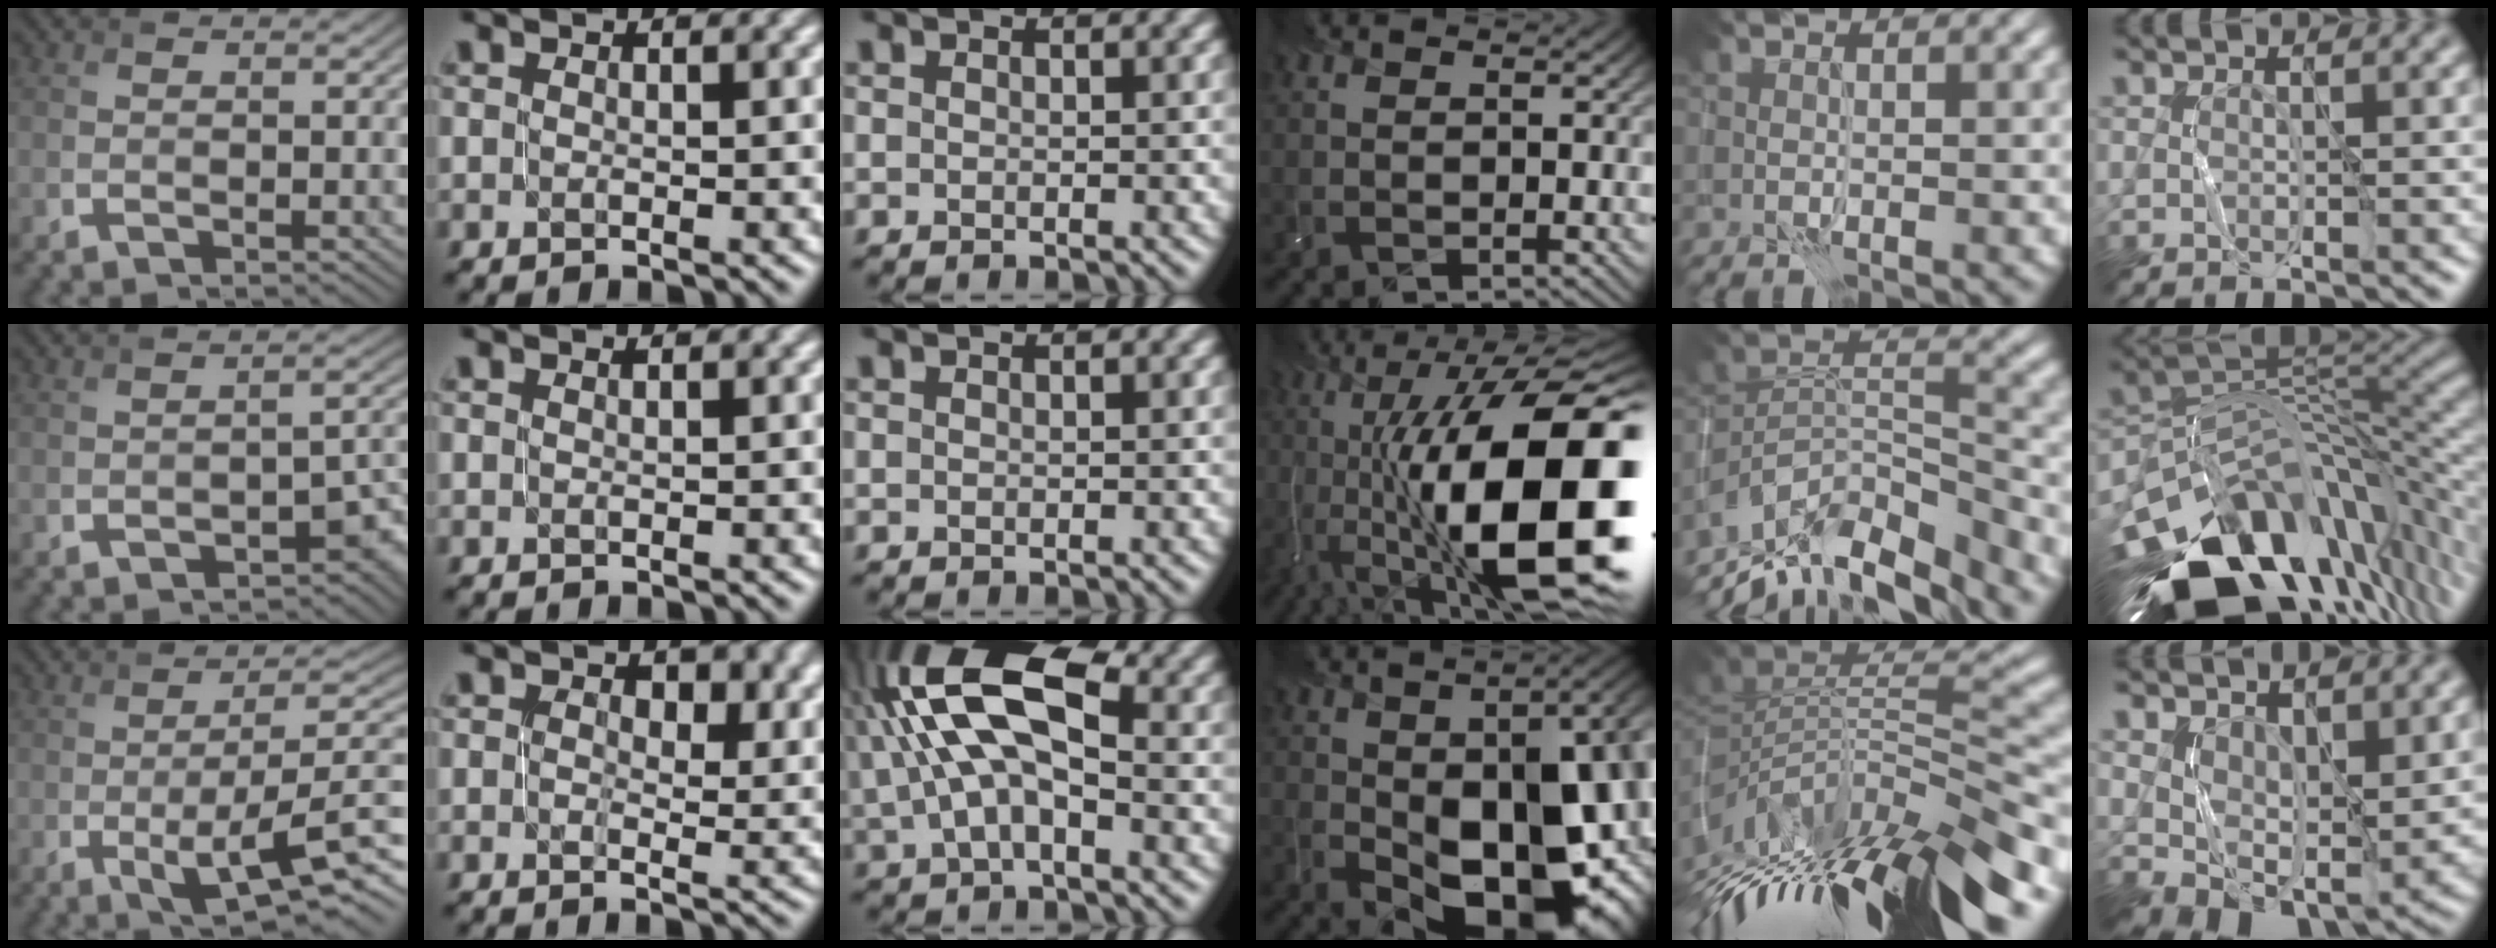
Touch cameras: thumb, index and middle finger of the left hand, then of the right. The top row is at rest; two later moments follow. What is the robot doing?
{"motion": "close", "object": "stapler"}